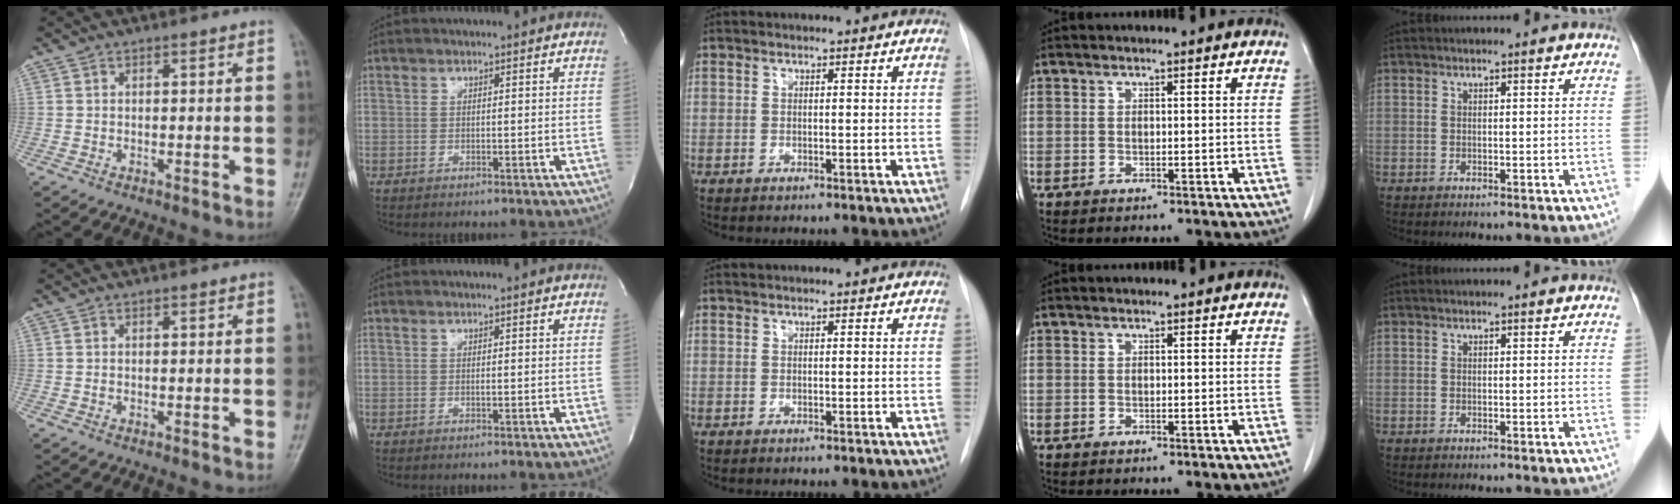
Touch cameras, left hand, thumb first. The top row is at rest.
{}